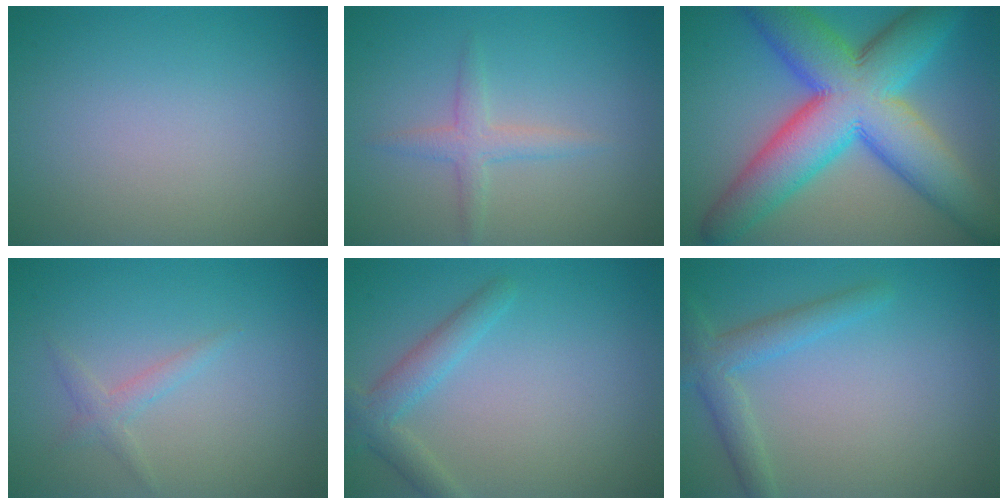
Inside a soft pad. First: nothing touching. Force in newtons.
{"total": 2.0, "press": 2.0, "slide": 0.2}
{"total": 13.8, "press": 13.8, "slide": 0.2}
{"total": 1.3, "press": 1.3, "slide": 0.0}
{"total": 2.8, "press": 2.8, "slide": 0.0}
{"total": 2.9, "press": 2.9, "slide": 0.2}